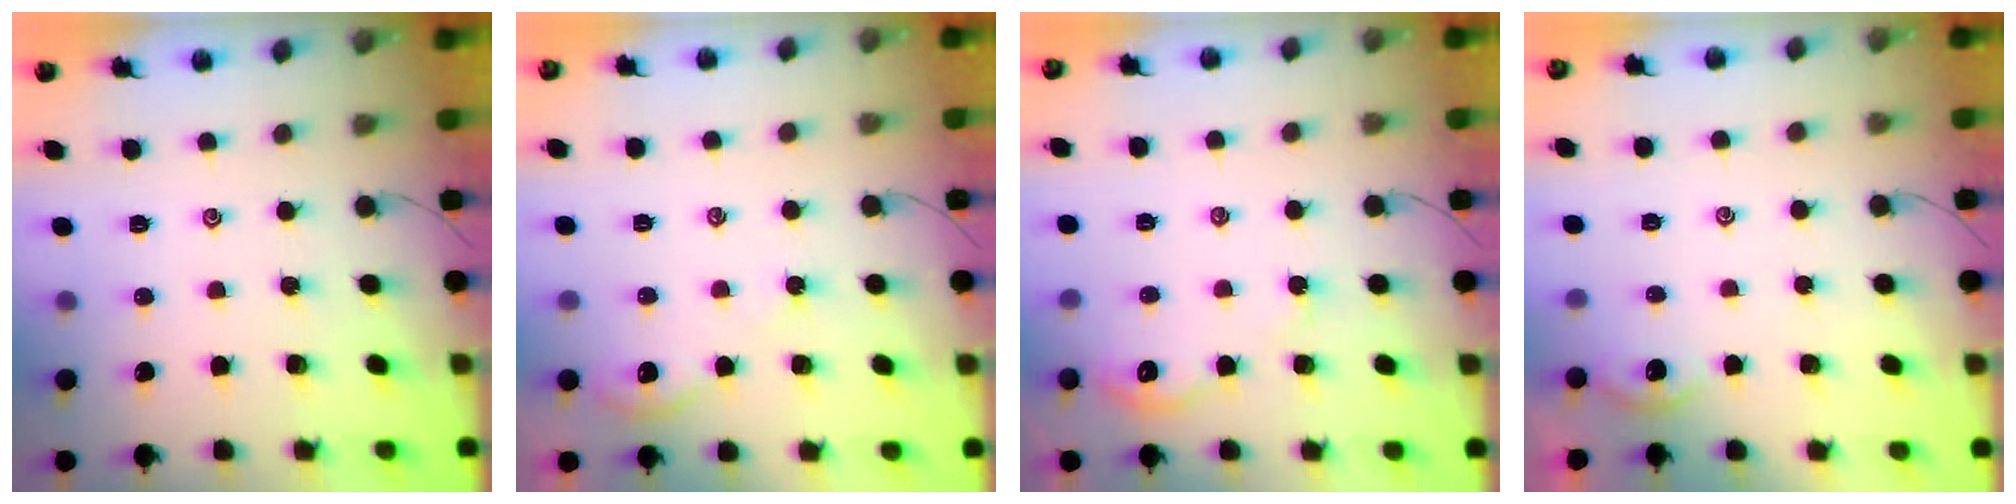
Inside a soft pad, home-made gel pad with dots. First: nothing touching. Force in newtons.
{"total": 2.9, "press": 2.9, "slide": 0.3}
{"total": 4.0, "press": 4.0, "slide": 0.5}
{"total": 2.5, "press": 2.5, "slide": 0.2}